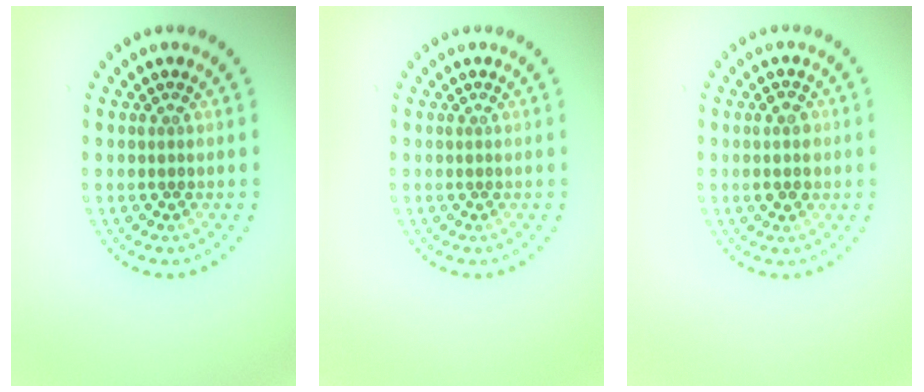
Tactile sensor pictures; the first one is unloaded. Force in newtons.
{"total": 0.0}
{"total": 2.4, "press": 2.4, "slide": 0.1}